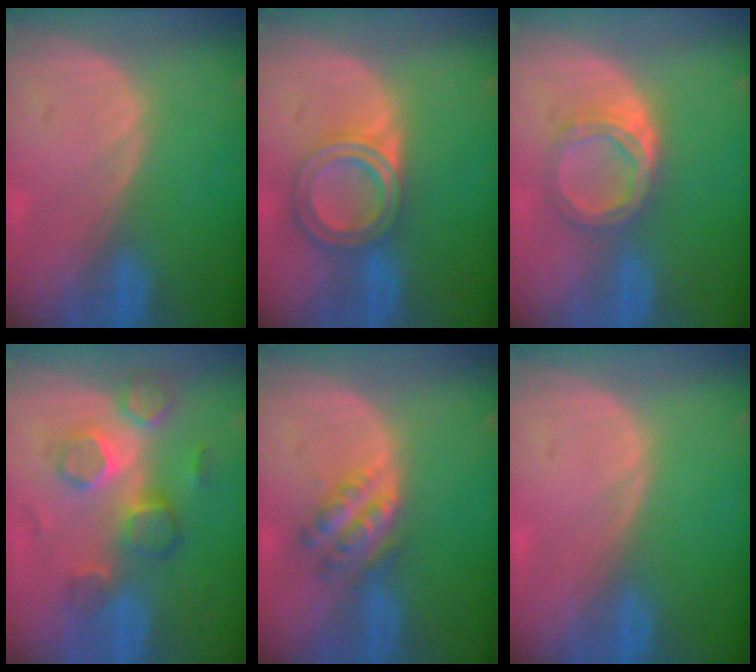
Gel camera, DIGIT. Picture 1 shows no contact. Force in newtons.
{"total": 6.7, "press": 6.0, "slide": 3.1}
{"total": 5.6, "press": 5.0, "slide": 2.5}
{"total": 8.9, "press": 7.7, "slide": 4.5}
{"total": 5.4, "press": 5.0, "slide": 2.2}
{"total": 0.0}